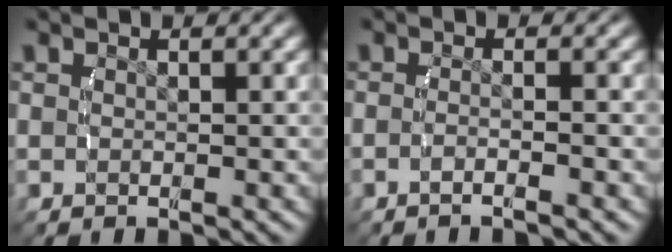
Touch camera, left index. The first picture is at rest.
{"total": 1.8, "force": [-1.5, -0.1, 1.0], "torque": [-0.023, -0.002, -0.026]}